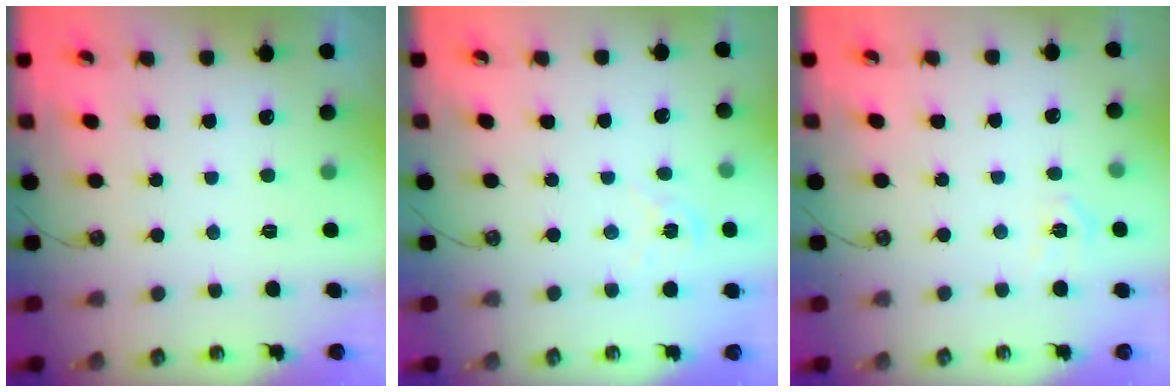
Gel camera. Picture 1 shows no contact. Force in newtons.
{"total": 2.4, "press": 2.4, "slide": 0.2}
{"total": 5.3, "press": 5.2, "slide": 0.5}